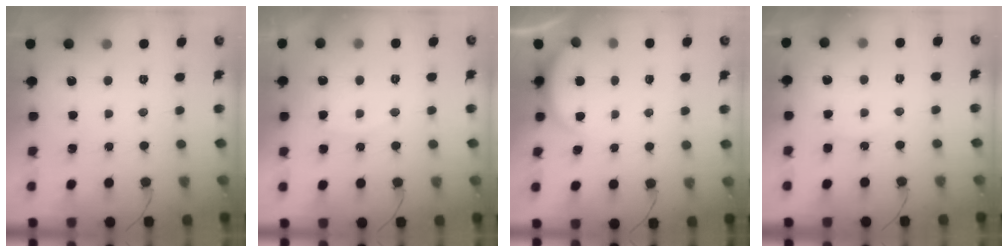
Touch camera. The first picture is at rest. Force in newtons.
{"total": 6.7, "press": 6.7, "slide": 0.6}
{"total": 1.9, "press": 1.9, "slide": 0.5}
{"total": 6.3, "press": 6.3, "slide": 0.4}